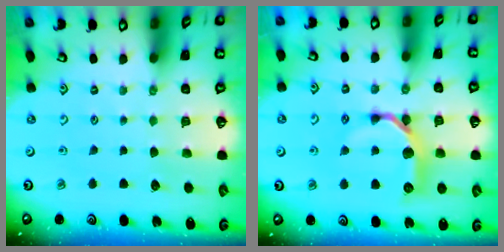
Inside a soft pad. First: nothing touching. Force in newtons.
{"total": 11.3, "press": 11.3, "slide": 0.6}